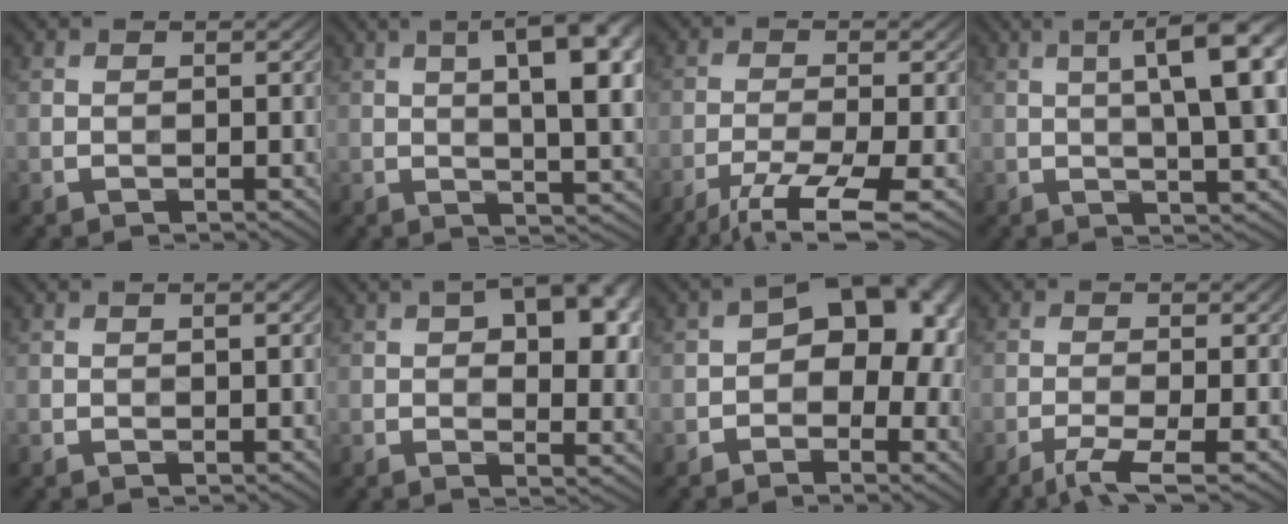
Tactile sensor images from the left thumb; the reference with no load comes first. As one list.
[{"total": 12.9, "force": [3.8, 3.9, 11.7], "torque": [-0.155, 0.020, 0.052]}, {"total": 8.2, "force": [-5.2, 1.5, 6.2], "torque": [-0.108, -0.007, -0.094]}, {"total": 10.7, "force": [2.5, 2.3, 10.1], "torque": [-0.146, 0.012, 0.036]}, {"total": 1.4, "force": [0.4, 0.2, 1.3], "torque": [-0.023, 0.004, 0.006]}, {"total": 14.4, "force": [5.2, 7.3, 11.3], "torque": [-0.145, 0.021, 0.062]}, {"total": 11.9, "force": [0.4, 7.8, 9.0], "torque": [-0.076, 0.025, -0.009]}, {"total": 3.6, "force": [-2.1, 0.5, 2.9], "torque": [-0.053, 0.000, -0.048]}]